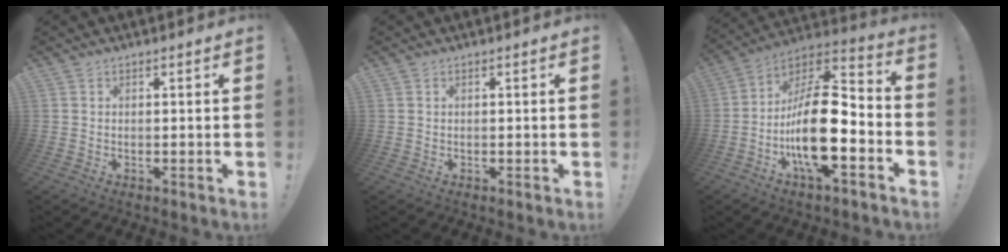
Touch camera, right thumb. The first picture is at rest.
{"total": 0.0}
{"total": 21.0, "force": [-5.4, 8.2, 18.6], "torque": [-0.350, 0.029, -0.086]}